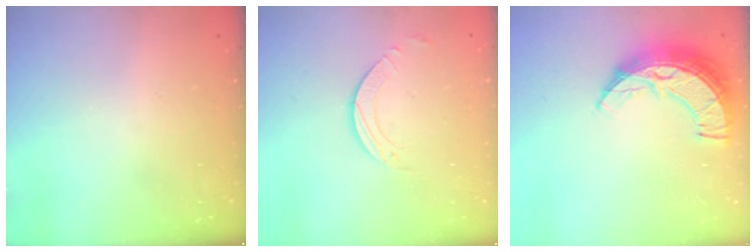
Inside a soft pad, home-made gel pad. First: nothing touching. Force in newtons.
{"total": 1.9, "press": 1.9, "slide": 0.1}
{"total": 12.3, "press": 12.3, "slide": 0.9}